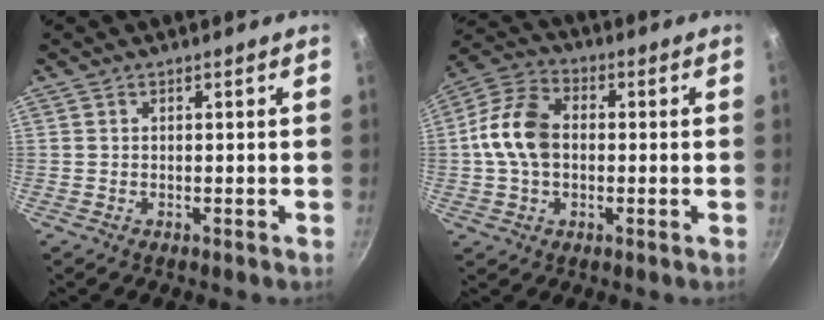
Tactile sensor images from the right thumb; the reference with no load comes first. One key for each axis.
{"total": 11.6, "fx": 0.1, "fy": 8.1, "fz": 8.2, "tx": -0.143, "ty": 0.025, "tz": -0.013}